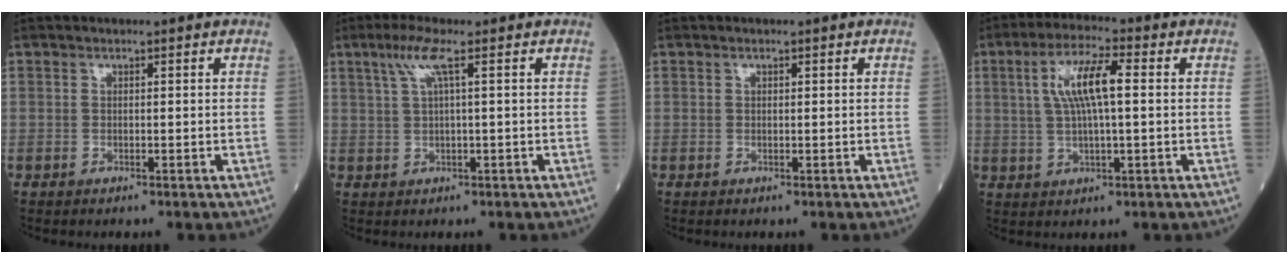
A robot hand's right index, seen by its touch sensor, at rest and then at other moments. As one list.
[{"total": 3.9, "force": [1.7, -0.2, 3.6], "torque": [-0.081, 0.011, 0.037]}, {"total": 0.0}, {"total": 8.3, "force": [1.5, 1.5, 8.0], "torque": [-0.161, 0.015, 0.029]}]